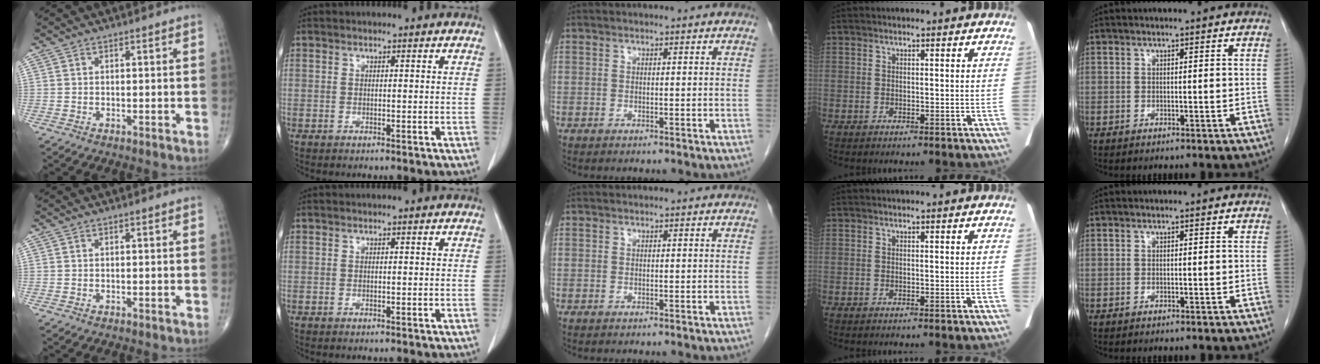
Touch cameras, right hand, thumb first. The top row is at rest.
{}